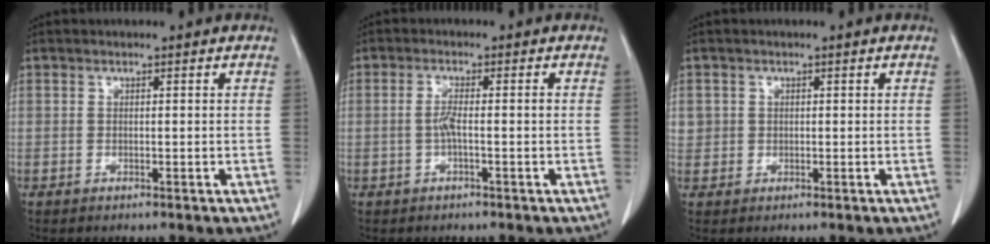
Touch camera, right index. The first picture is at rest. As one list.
[{"total": 2.6, "force": [-0.5, 0.1, 2.5], "torque": [-0.049, 0.002, -0.011]}, {"total": 2.0, "force": [0.4, 1.9, 0.3], "torque": [0.004, 0.005, 0.008]}]